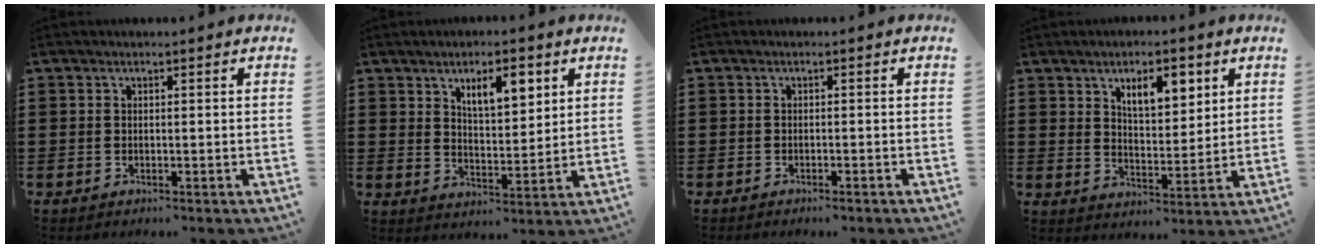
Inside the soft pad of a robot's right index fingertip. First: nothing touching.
{"total": 6.5, "force": [3.5, 2.5, 4.8], "torque": [-0.079, -0.001, 0.054]}
{"total": 0.8, "force": [-0.8, -0.1, 0.1], "torque": [-0.005, -0.003, -0.016]}
{"total": 6.8, "force": [3.5, 2.9, 5.0], "torque": [-0.076, -0.003, 0.054]}